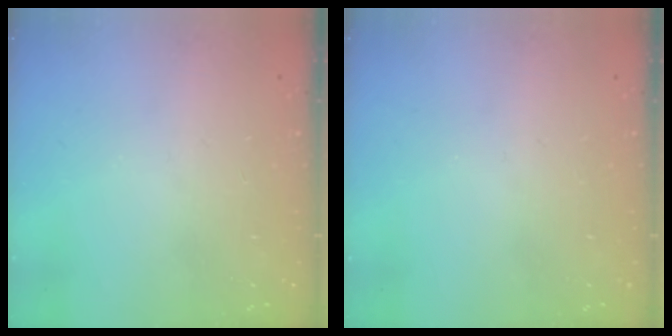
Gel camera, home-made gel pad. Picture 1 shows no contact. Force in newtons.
{"total": 0.0}